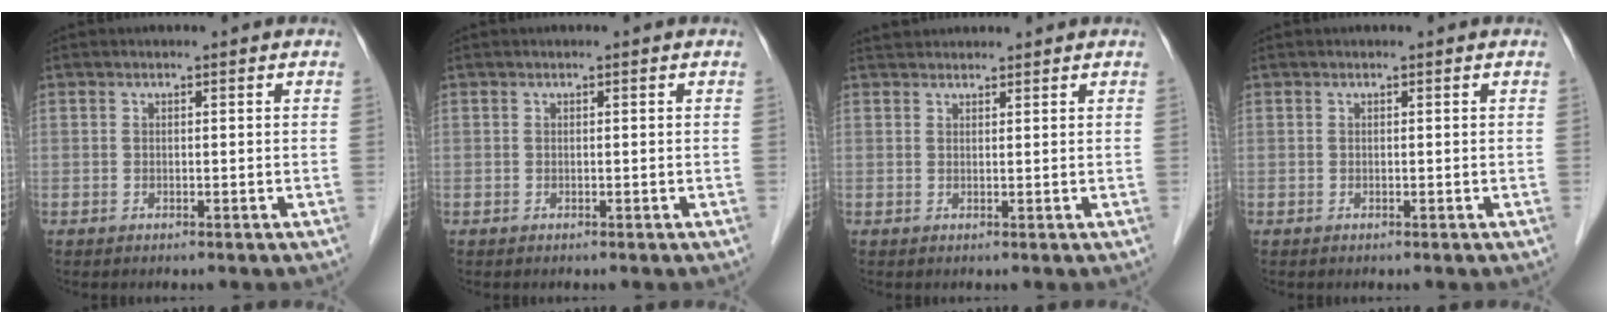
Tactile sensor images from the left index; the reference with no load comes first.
{"total": 0.0}
{"total": 3.2, "force": [3.1, 0.7, 0.5], "torque": [-0.006, 0.033, 0.053]}
{"total": 0.0}